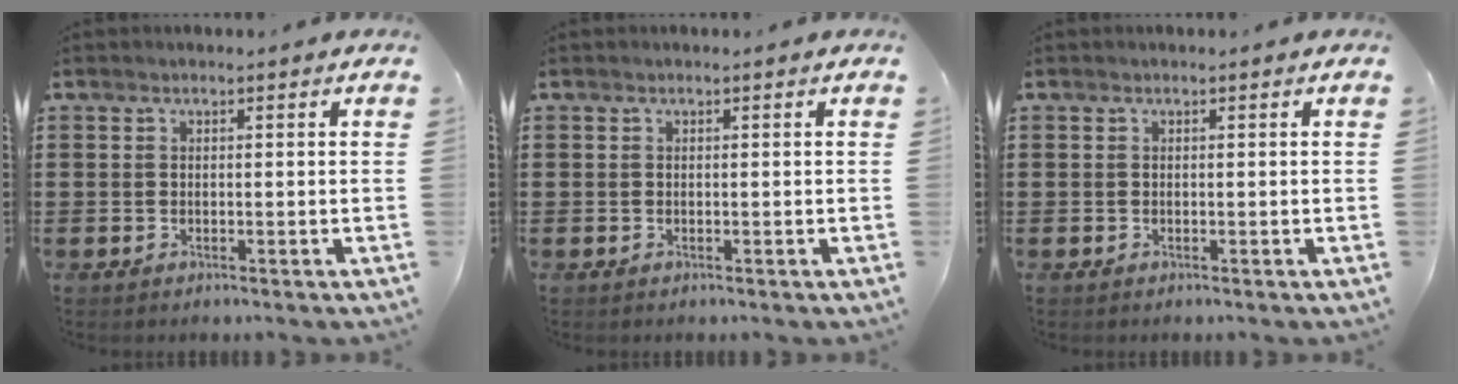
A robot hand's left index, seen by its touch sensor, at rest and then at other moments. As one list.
[{"total": 0.0}, {"total": 0.0}]